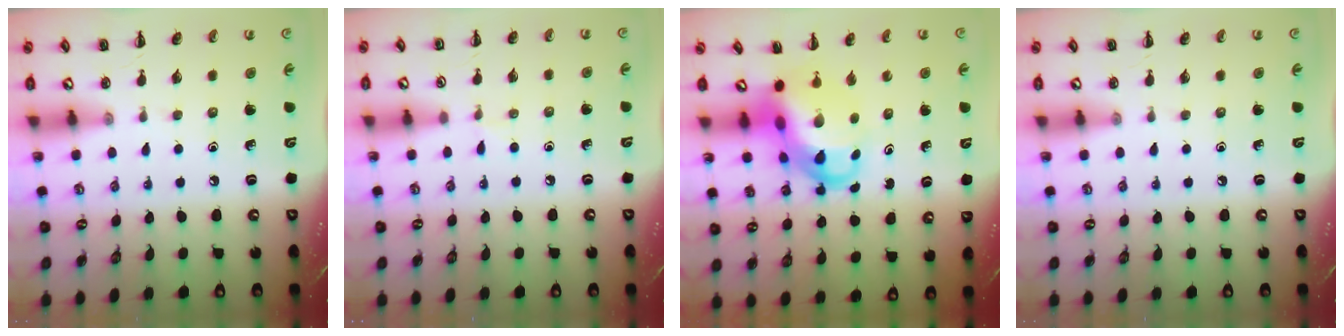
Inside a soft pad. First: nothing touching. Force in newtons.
{"total": 3.8, "press": 3.5, "slide": 1.5}
{"total": 7.7, "press": 7.5, "slide": 2.0}
{"total": 0.0}